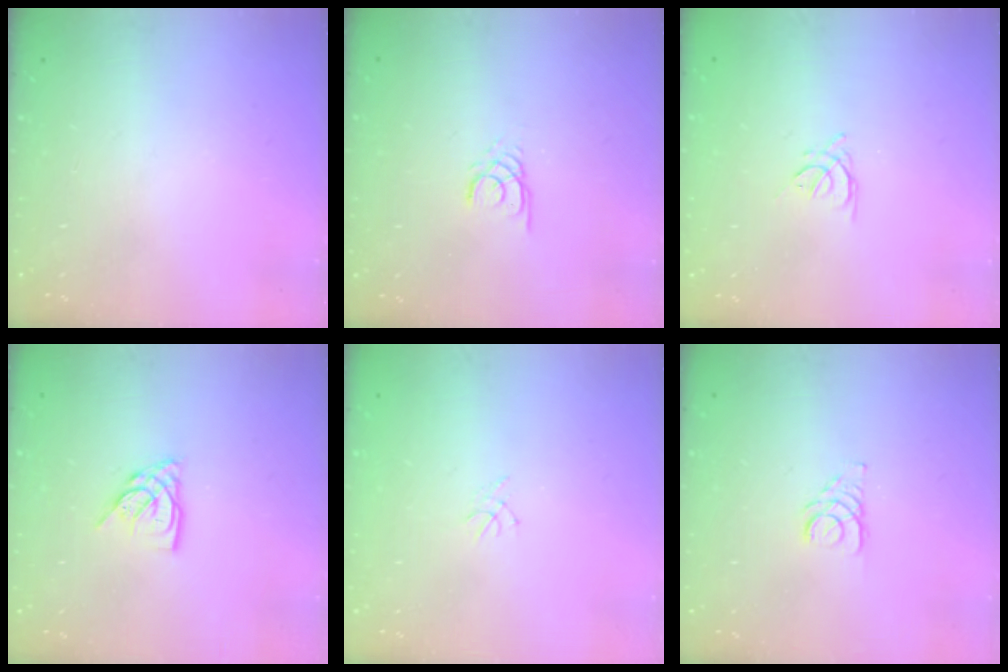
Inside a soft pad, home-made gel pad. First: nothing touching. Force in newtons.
{"total": 2.2, "press": 2.2, "slide": 0.2}
{"total": 2.5, "press": 2.4, "slide": 0.5}
{"total": 6.4, "press": 6.4, "slide": 0.7}
{"total": 0.5, "press": 0.4, "slide": 0.3}
{"total": 2.9, "press": 2.9, "slide": 0.3}